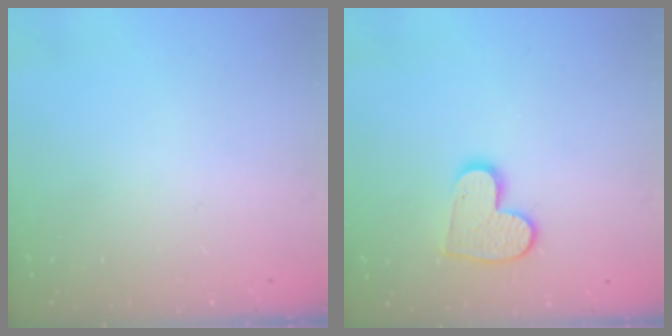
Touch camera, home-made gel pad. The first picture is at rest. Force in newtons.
{"total": 10.1, "press": 10.0, "slide": 0.6}